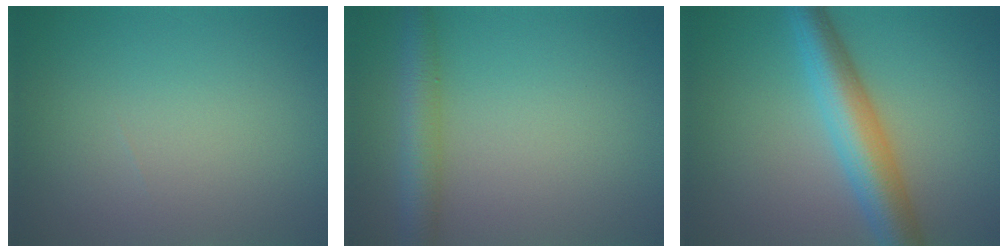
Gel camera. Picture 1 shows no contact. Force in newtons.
{"total": 3.5, "press": 3.5, "slide": 0.1}
{"total": 6.2, "press": 6.2, "slide": 0.3}